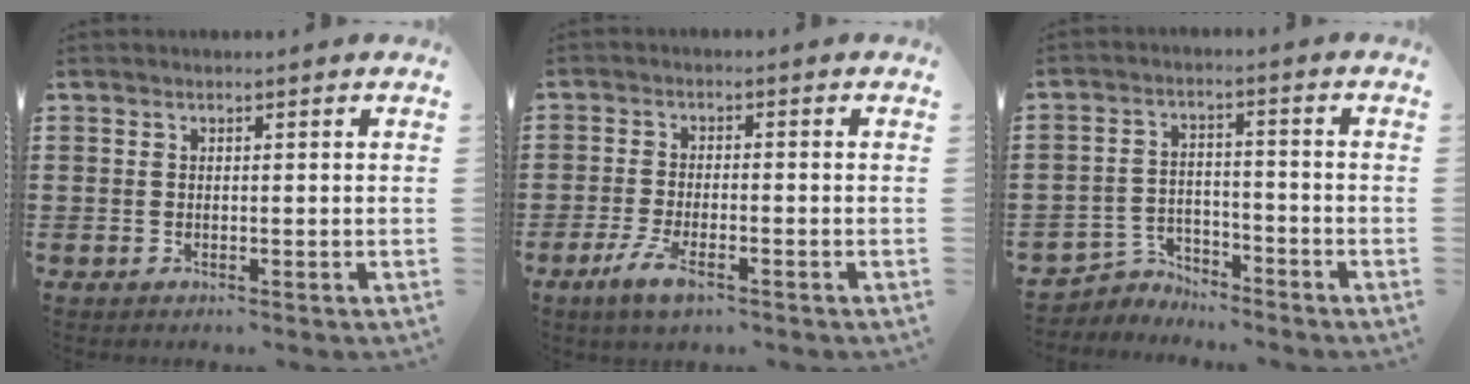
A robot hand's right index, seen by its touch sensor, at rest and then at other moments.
{"total": 4.1, "force": [-2.5, 1.0, 3.1], "torque": [-0.071, -0.007, -0.048]}
{"total": 3.6, "force": [-3.4, 1.2, 0.0], "torque": [-0.010, 0.005, -0.073]}